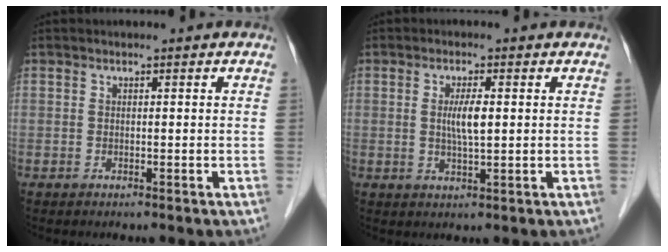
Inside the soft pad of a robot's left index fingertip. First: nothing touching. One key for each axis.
{"total": 3.7, "fx": 0.4, "fy": 0.4, "fz": 3.6, "tx": -0.067, "ty": -0.002, "tz": 0.007}